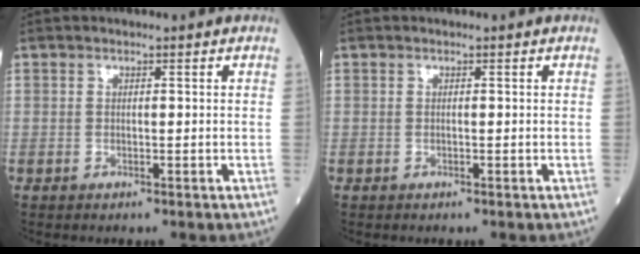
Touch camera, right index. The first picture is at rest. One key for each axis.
{"total": 0.0}